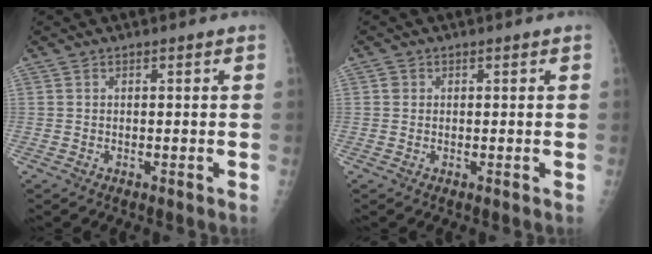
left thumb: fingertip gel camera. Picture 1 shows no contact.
{"total": 0.9, "force": [0.2, 0.9, 0.2], "torque": [0.003, 0.002, 0.002]}